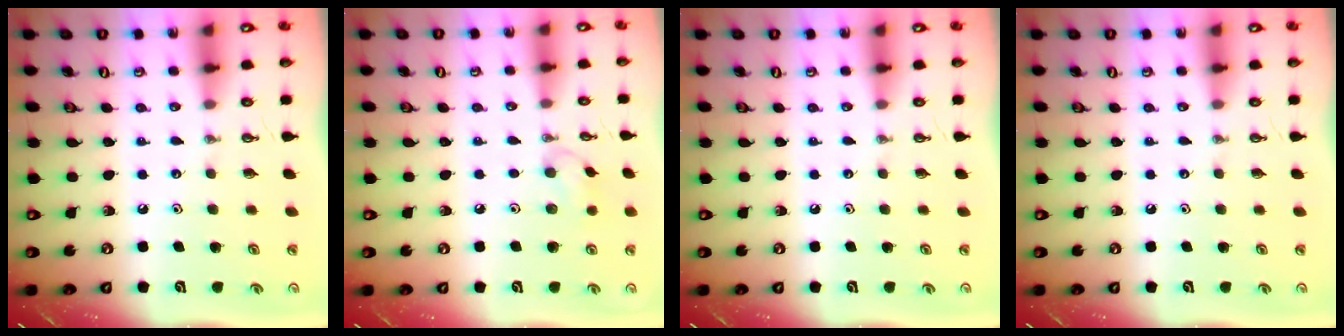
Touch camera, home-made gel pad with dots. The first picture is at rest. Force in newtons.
{"total": 6.7, "press": 5.9, "slide": 3.2}
{"total": 0.0}
{"total": 0.0}